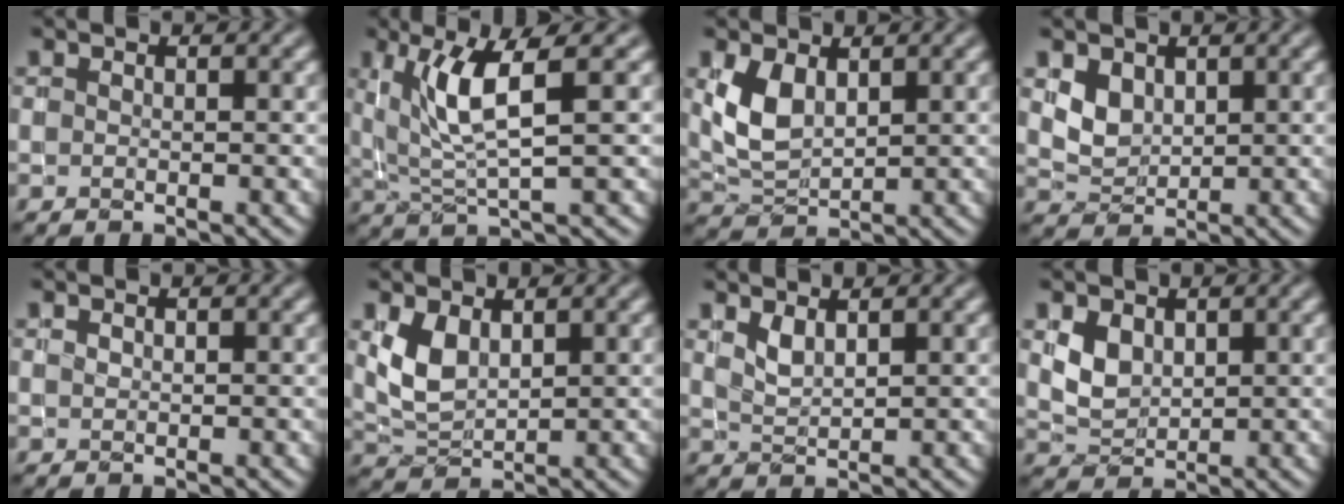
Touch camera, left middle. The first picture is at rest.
{"total": 5.2, "force": [1.6, 1.0, 4.9], "torque": [-0.102, -0.004, 0.035]}
{"total": 3.6, "force": [1.0, 2.2, 2.7], "torque": [-0.067, -0.002, 0.027]}
{"total": 2.2, "force": [0.9, 1.7, 1.1], "torque": [-0.025, -0.008, 0.023]}
{"total": 0.0}
{"total": 3.0, "force": [1.0, 1.8, 2.2], "torque": [-0.052, -0.003, 0.027]}
{"total": 1.2, "force": [0.8, 0.4, 0.8], "torque": [-0.022, -0.006, 0.021]}
{"total": 2.4, "force": [0.8, 1.9, 1.4], "torque": [-0.032, -0.005, 0.021]}